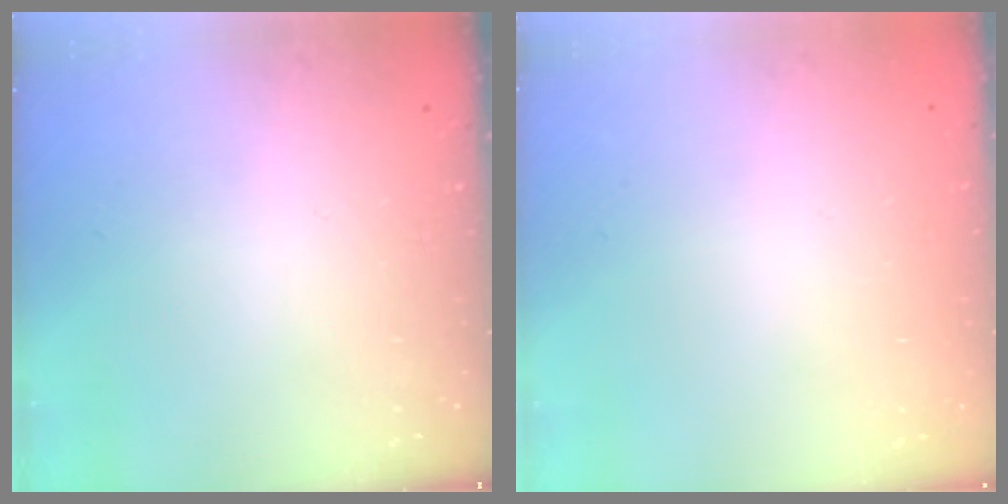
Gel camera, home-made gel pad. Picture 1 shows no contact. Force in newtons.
{"total": 0.0}